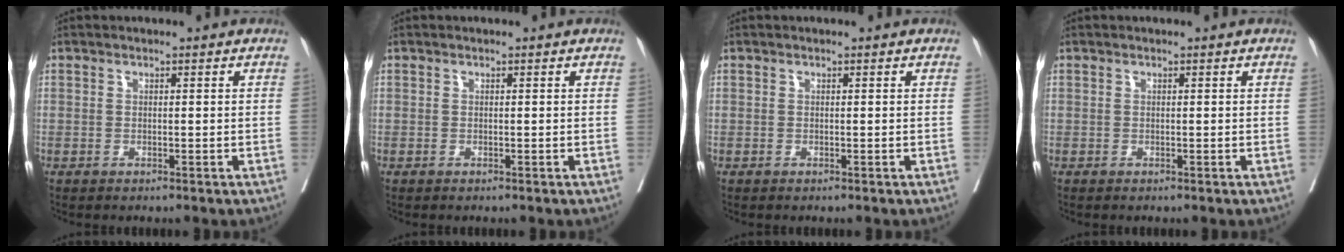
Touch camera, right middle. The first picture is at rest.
{"total": 0.0}
{"total": 0.0}
{"total": 0.0}